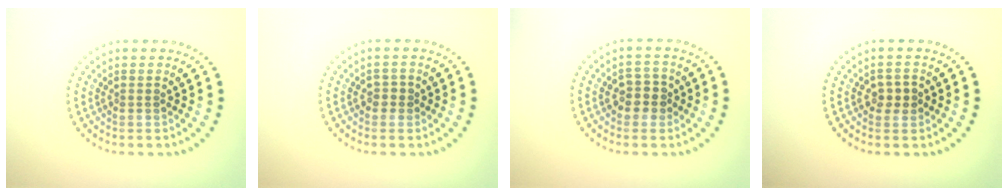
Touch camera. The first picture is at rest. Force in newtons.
{"total": 0.8, "press": 0.8, "slide": 0.2}
{"total": 2.4, "press": 2.4, "slide": 0.3}
{"total": 1.9, "press": 1.9, "slide": 0.1}